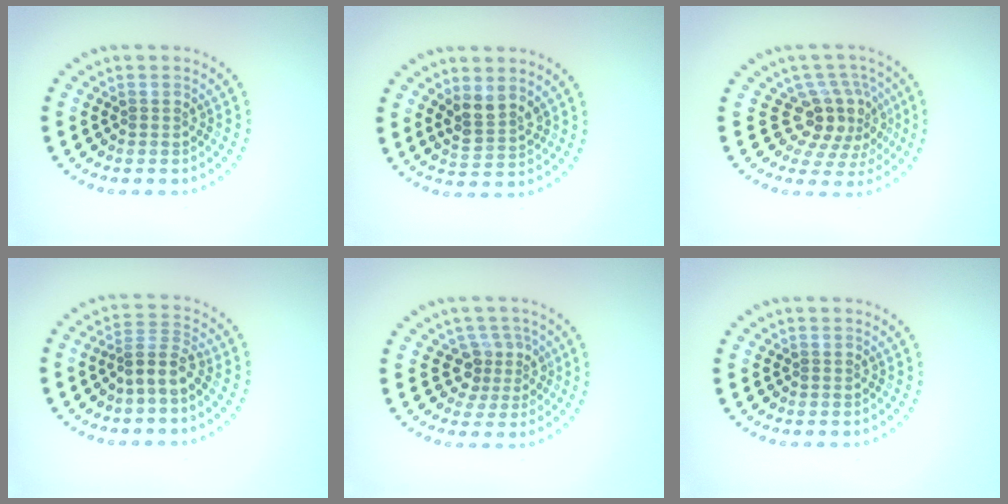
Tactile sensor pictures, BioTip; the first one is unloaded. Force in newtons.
{"total": 2.8, "press": 2.5, "slide": 1.2}
{"total": 4.4, "press": 3.3, "slide": 2.9}
{"total": 2.8, "press": 2.1, "slide": 1.8}
{"total": 2.9, "press": 2.1, "slide": 2.0}
{"total": 0.0}